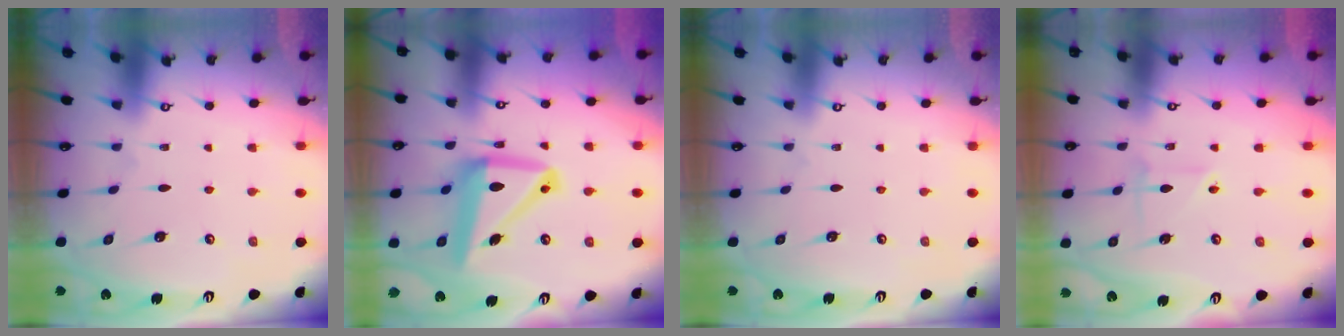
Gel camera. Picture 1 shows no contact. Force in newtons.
{"total": 15.5, "press": 15.3, "slide": 2.2}
{"total": 0.0}
{"total": 2.7, "press": 2.5, "slide": 1.0}